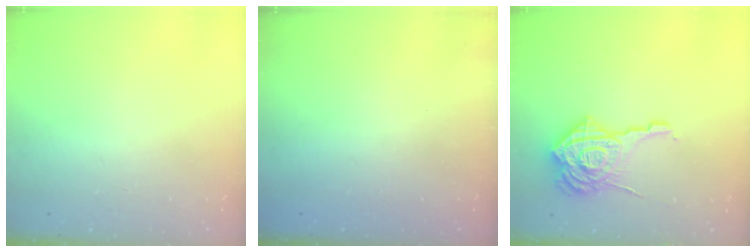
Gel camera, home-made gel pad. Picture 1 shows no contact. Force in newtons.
{"total": 2.4, "press": 2.3, "slide": 0.8}
{"total": 18.9, "press": 18.8, "slide": 1.9}